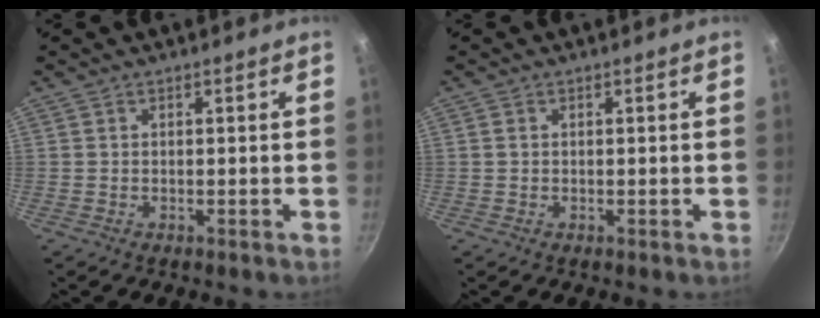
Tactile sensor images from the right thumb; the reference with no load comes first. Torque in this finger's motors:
{"motor_torque": [0.03, -0.03, 0.11, 0.40, -0.02]}